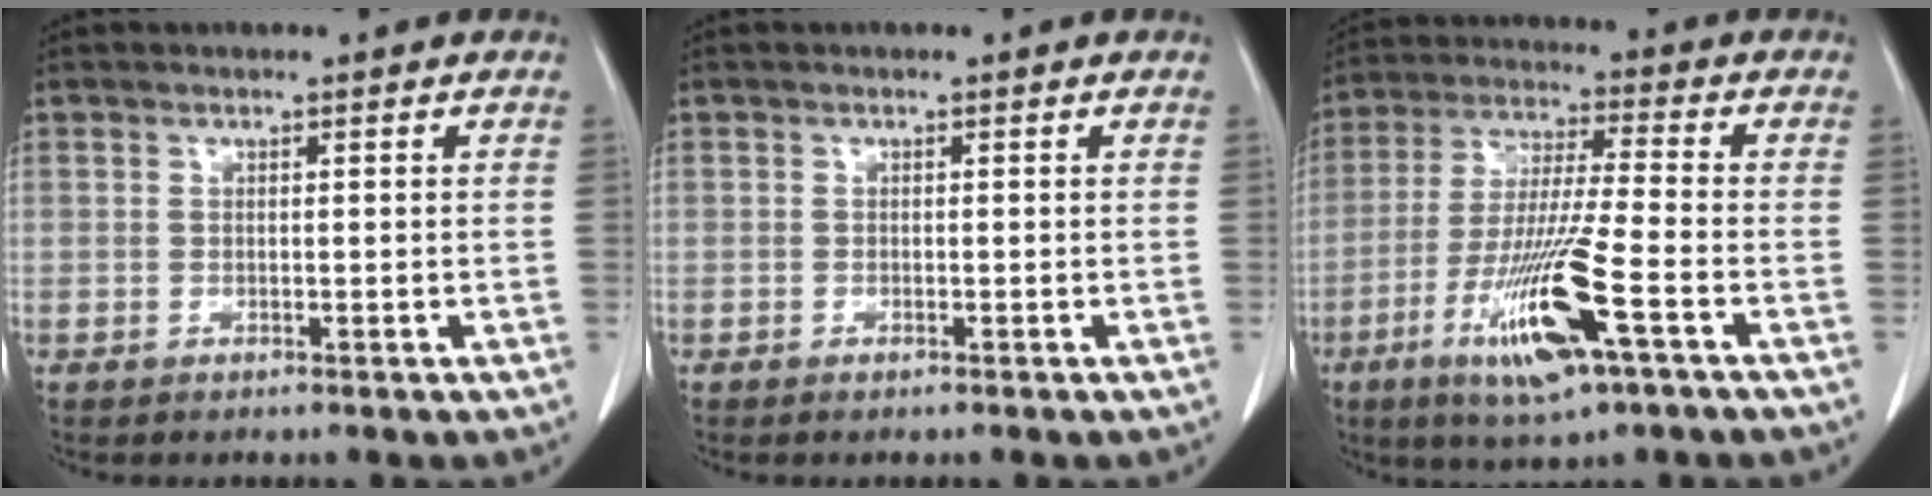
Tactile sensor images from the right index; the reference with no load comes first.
{"total": 0.0}
{"total": 14.4, "force": [-6.2, 0.6, 12.9], "torque": [-0.258, -0.027, -0.110]}